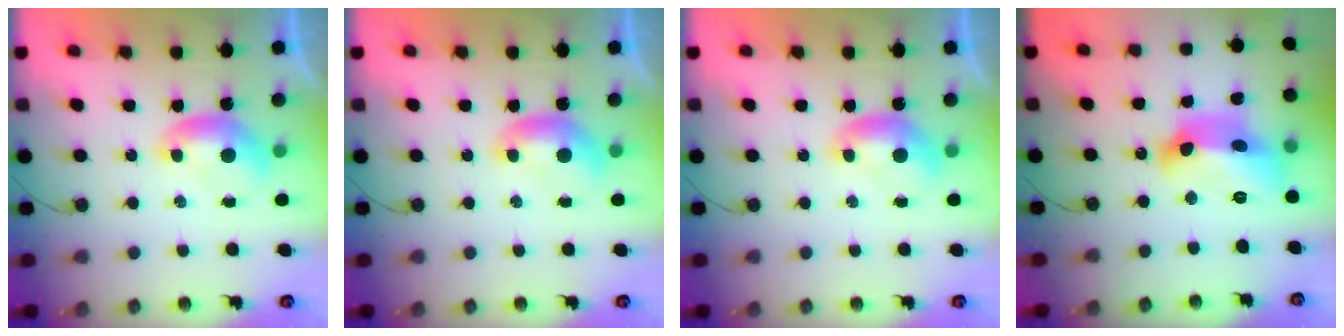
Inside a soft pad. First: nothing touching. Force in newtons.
{"total": 0.0}
{"total": 0.0}
{"total": 13.1, "press": 13.0, "slide": 1.5}